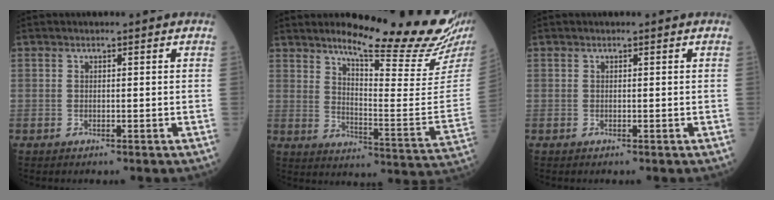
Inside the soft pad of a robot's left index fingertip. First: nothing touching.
{"total": 20.6, "force": [17.4, 0.0, 11.1], "torque": [-0.163, -0.090, 0.227]}
{"total": 0.0}